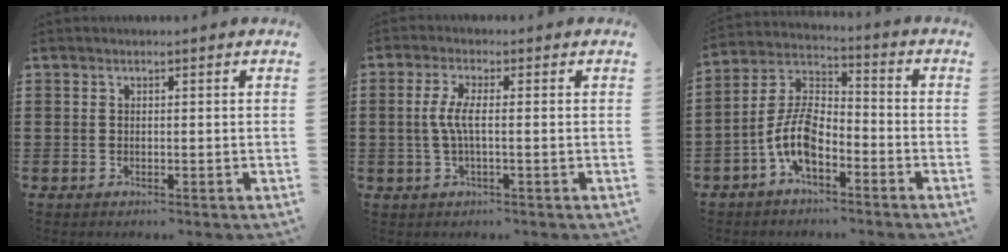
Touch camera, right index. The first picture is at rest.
{"total": 4.0, "force": [-0.3, 0.7, 4.0], "torque": [-0.094, -0.006, -0.015]}
{"total": 8.6, "force": [-4.0, 4.0, 6.4], "torque": [-0.166, -0.007, -0.086]}